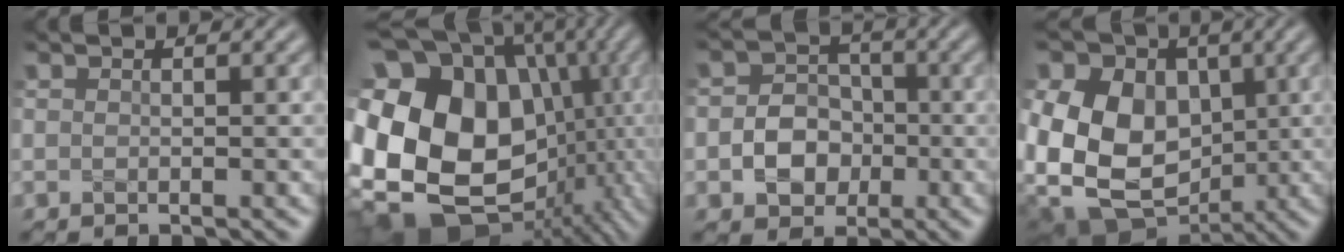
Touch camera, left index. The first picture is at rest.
{"total": 21.2, "force": [-0.6, 16.3, 13.6], "torque": [-0.269, 0.000, 0.010]}
{"total": 4.1, "force": [-0.9, 3.5, 2.0], "torque": [-0.015, 0.000, -0.022]}
{"total": 17.3, "force": [0.6, 14.7, 9.1], "torque": [-0.214, 0.020, -0.004]}